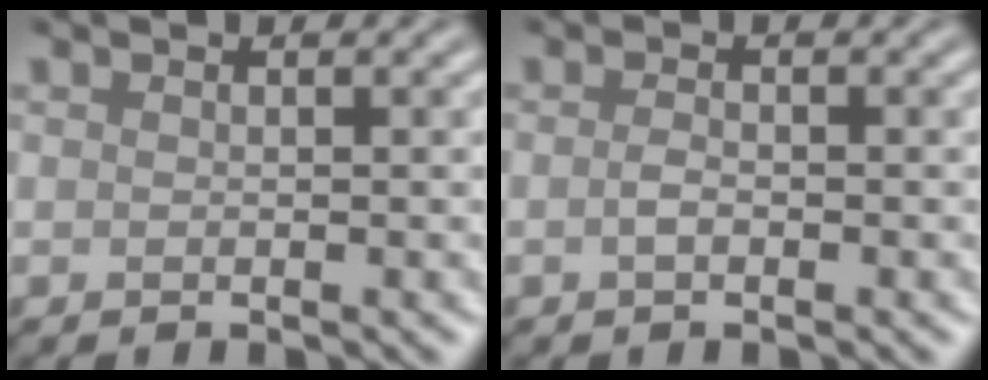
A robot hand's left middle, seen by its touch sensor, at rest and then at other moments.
{"total": 0.9, "force": [-0.3, 0.3, 0.7], "torque": [-0.018, 0.003, -0.008]}